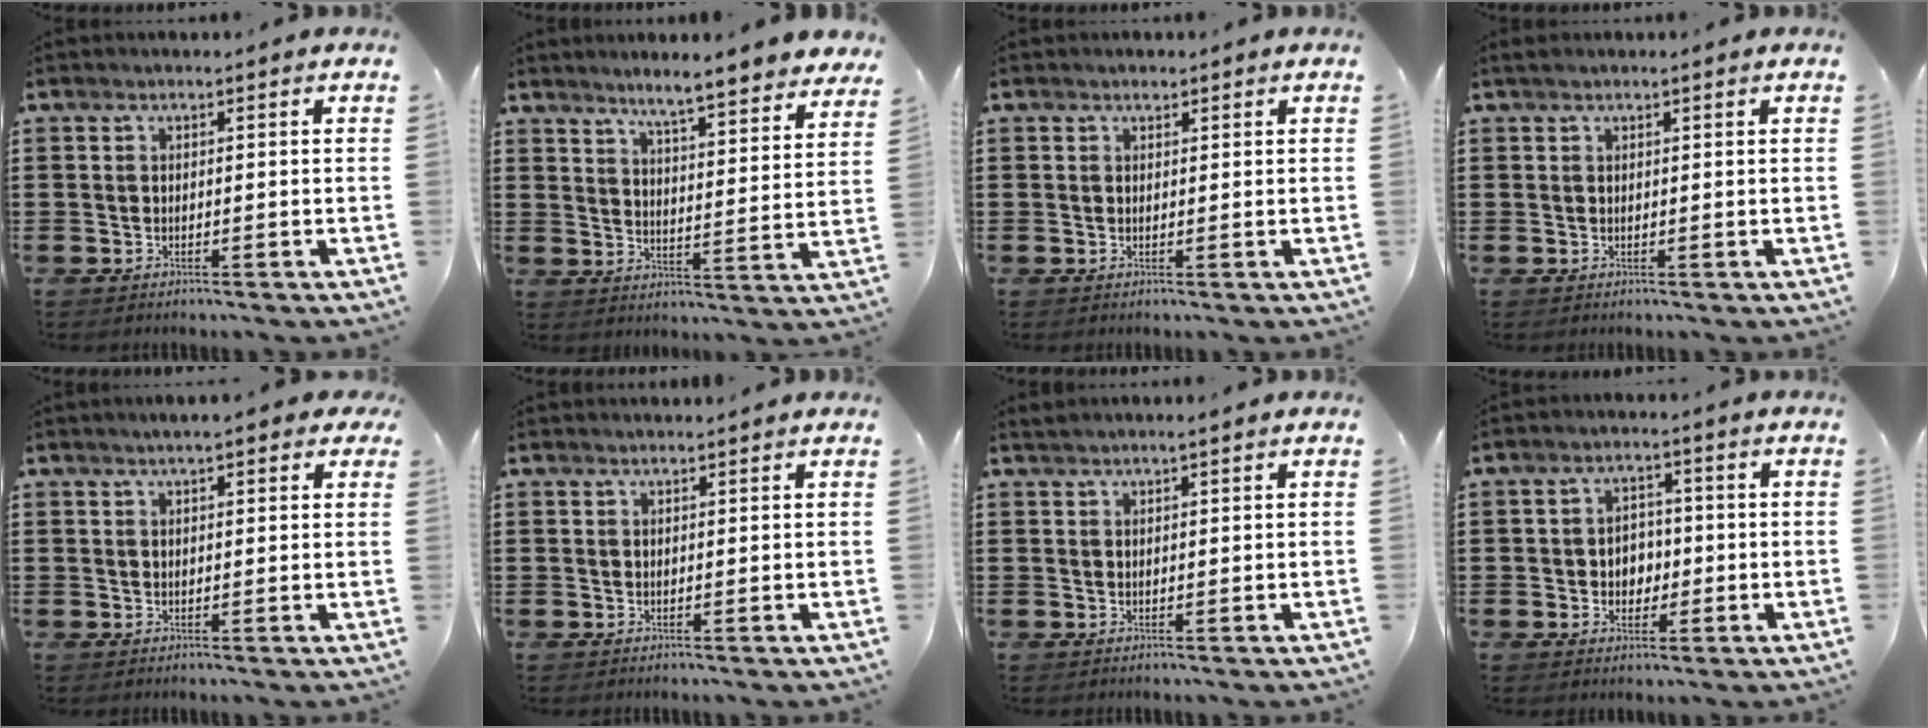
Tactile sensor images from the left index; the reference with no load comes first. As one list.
[{"total": 5.5, "force": [5.2, -0.7, 1.8], "torque": [-0.051, -0.038, 0.083]}, {"total": 0.7, "force": [0.6, 0.4, 0.2], "torque": [0.002, -0.001, 0.010]}, {"total": 0.8, "force": [0.5, 0.0, 0.6], "torque": [-0.013, 0.002, 0.010]}, {"total": 2.4, "force": [1.6, 0.6, 1.7], "torque": [-0.038, 0.007, 0.028]}, {"total": 0.9, "force": [0.9, -0.2, 0.3], "torque": [-0.007, -0.002, 0.017]}, {"total": 1.4, "force": [1.2, -0.2, 0.7], "torque": [-0.017, 0.000, 0.023]}, {"total": 3.6, "force": [-0.4, 3.0, 1.9], "torque": [-0.039, 0.005, -0.015]}]